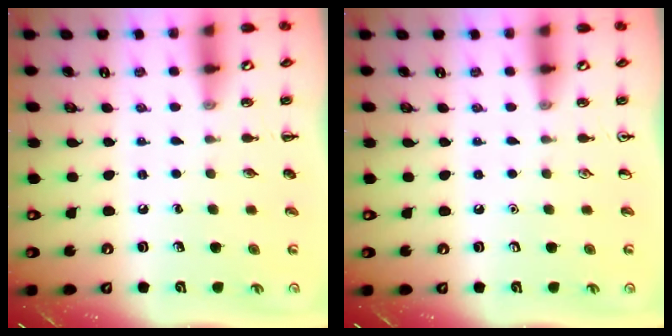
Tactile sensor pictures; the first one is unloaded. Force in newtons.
{"total": 0.0}